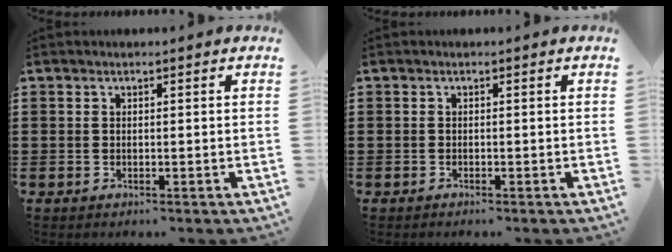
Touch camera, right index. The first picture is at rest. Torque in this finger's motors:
{"motor_torque": [-0.15, -0.16, 0.00, 0.02]}